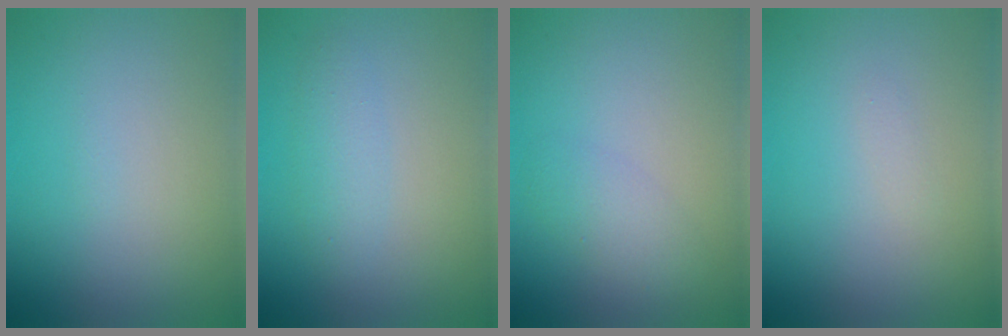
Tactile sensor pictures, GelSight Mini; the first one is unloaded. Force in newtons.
{"total": 1.9, "press": 1.9, "slide": 0.0}
{"total": 2.1, "press": 2.1, "slide": 0.1}
{"total": 0.5, "press": 0.5, "slide": 0.0}